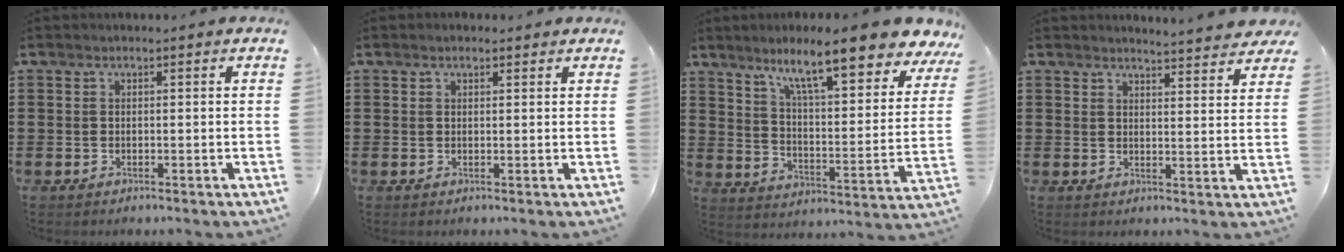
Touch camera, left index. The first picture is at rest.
{"total": 1.0, "force": [0.8, 0.4, 0.4], "torque": [-0.008, 0.004, 0.016]}
{"total": 11.9, "force": [9.2, 1.0, 7.4], "torque": [-0.148, -0.053, 0.149]}
{"total": 3.6, "force": [3.6, -0.3, 0.5], "torque": [-0.015, -0.021, 0.063]}